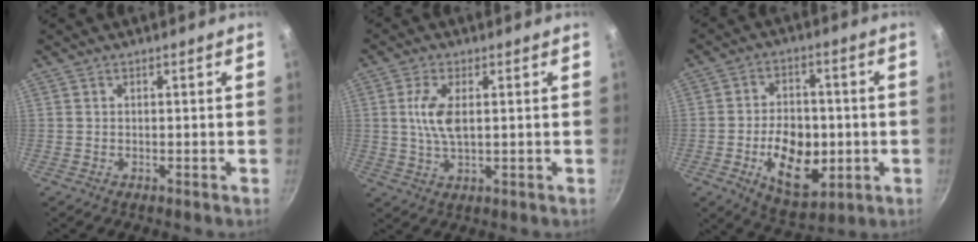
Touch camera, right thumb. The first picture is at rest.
{"total": 6.4, "force": [1.1, 2.8, 5.6], "torque": [-0.116, 0.000, 0.021]}
{"total": 14.6, "force": [-2.9, 9.4, 10.8], "torque": [-0.135, 0.008, -0.035]}